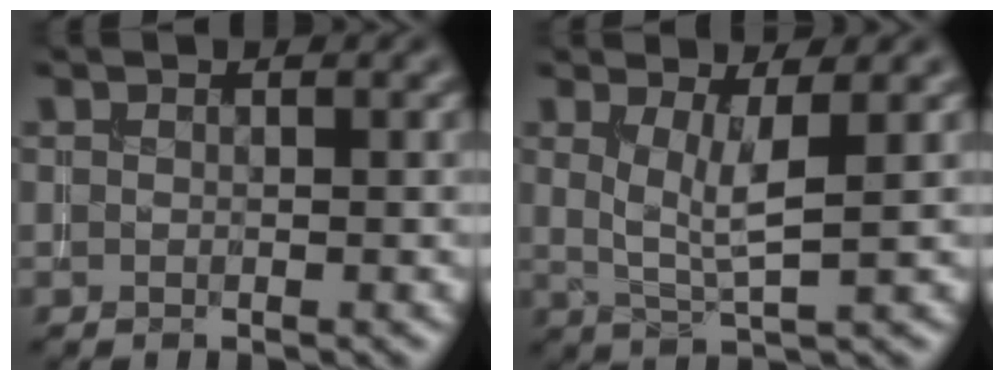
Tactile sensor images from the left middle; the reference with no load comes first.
{"total": 3.6, "force": [0.8, 0.8, 3.4], "torque": [-0.066, -0.009, 0.018]}